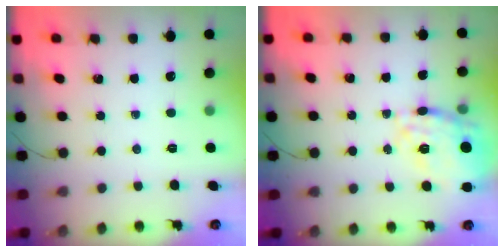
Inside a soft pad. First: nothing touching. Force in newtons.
{"total": 23.1, "press": 23.0, "slide": 2.1}